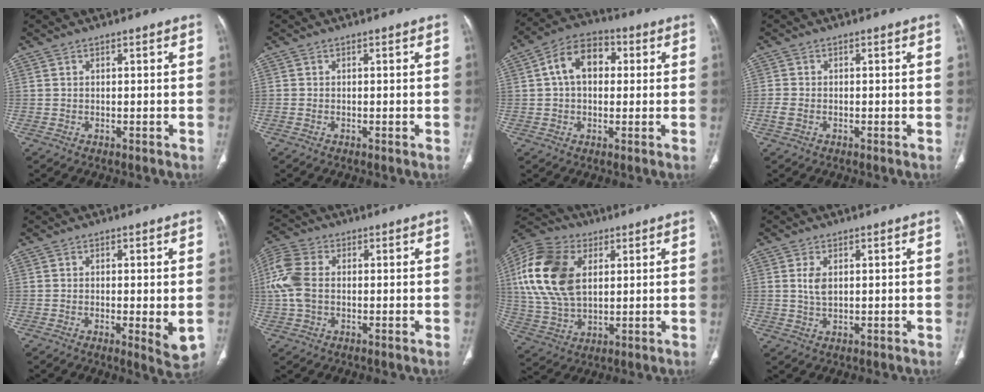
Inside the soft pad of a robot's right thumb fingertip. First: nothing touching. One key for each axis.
{"total": 0.0}
{"total": 10.3, "fx": 1.8, "fy": 7.1, "fz": 7.4, "tx": -0.110, "ty": 0.024, "tz": 0.022}
{"total": 2.3, "fx": -0.8, "fy": 1.6, "fz": 1.5, "tx": -0.037, "ty": 0.001, "tz": -0.018}
{"total": 5.8, "fx": -1.1, "fy": 1.8, "fz": 5.4, "tx": -0.071, "ty": -0.016, "tz": -0.014}
{"total": 8.8, "fx": 0.1, "fy": 5.9, "fz": 6.5, "tx": -0.167, "ty": 0.019, "tz": -0.001}
{"total": 19.4, "fx": 4.7, "fy": 12.4, "fz": 14.1, "tx": -0.287, "ty": -0.001, "tz": 0.086}
{"total": 3.2, "fx": 0.7, "fy": 1.8, "fz": 2.6, "tx": -0.054, "ty": -0.004, "tz": 0.015}